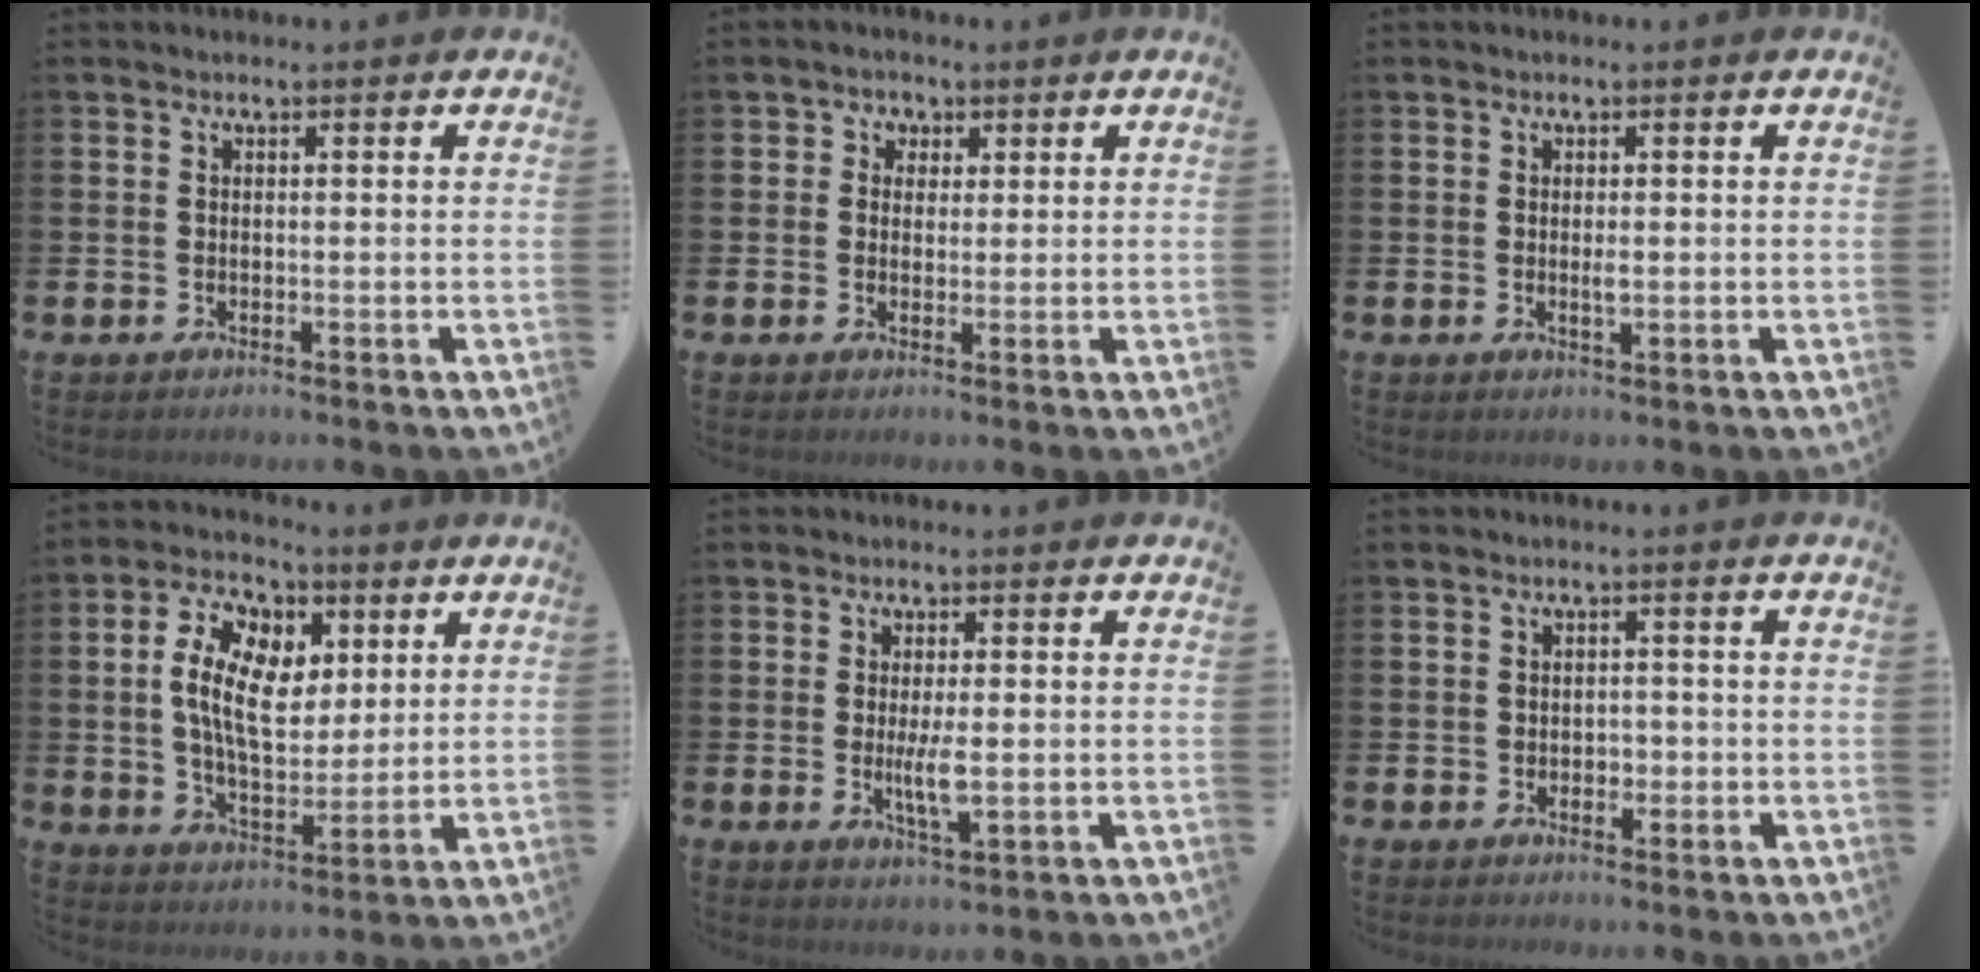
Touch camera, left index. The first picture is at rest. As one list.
[{"total": 2.4, "force": [1.0, 2.2, 0.0], "torque": [0.006, 0.005, 0.013]}, {"total": 1.1, "force": [0.0, 0.3, 1.1], "torque": [-0.014, -0.001, -0.002]}, {"total": 9.4, "force": [3.6, 5.5, 6.7], "torque": [-0.134, 0.001, 0.065]}, {"total": 3.6, "force": [-0.1, 0.9, 3.5], "torque": [-0.048, -0.007, -0.007]}, {"total": 1.6, "force": [-0.4, 1.4, 0.6], "torque": [0.001, -0.001, -0.014]}]